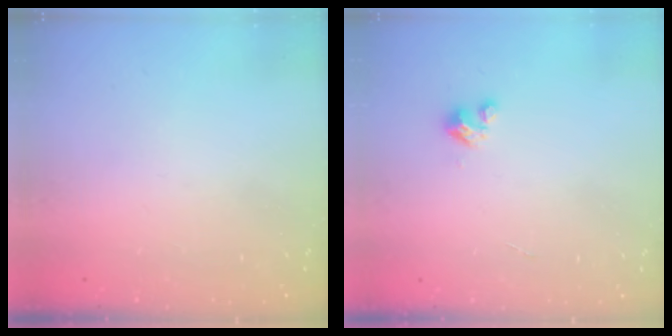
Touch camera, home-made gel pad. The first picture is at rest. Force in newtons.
{"total": 2.9, "press": 2.9, "slide": 0.2}